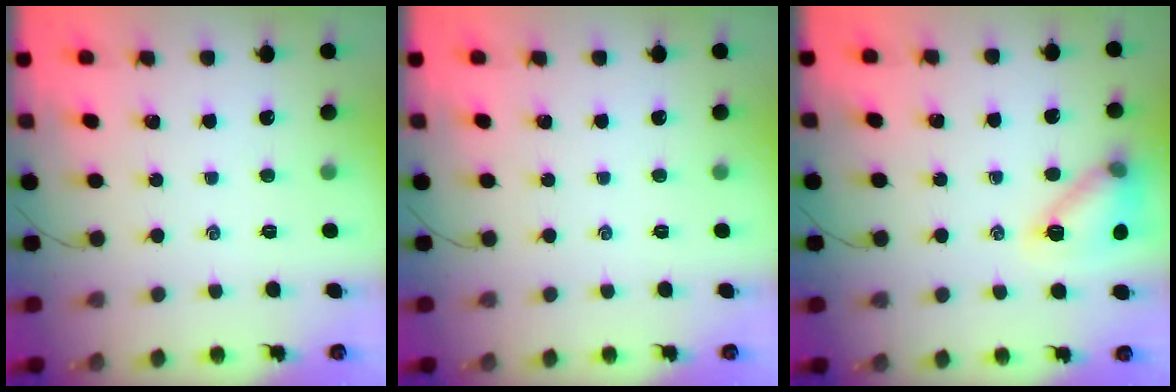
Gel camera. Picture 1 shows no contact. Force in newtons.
{"total": 0.0}
{"total": 13.4, "press": 13.4, "slide": 0.6}